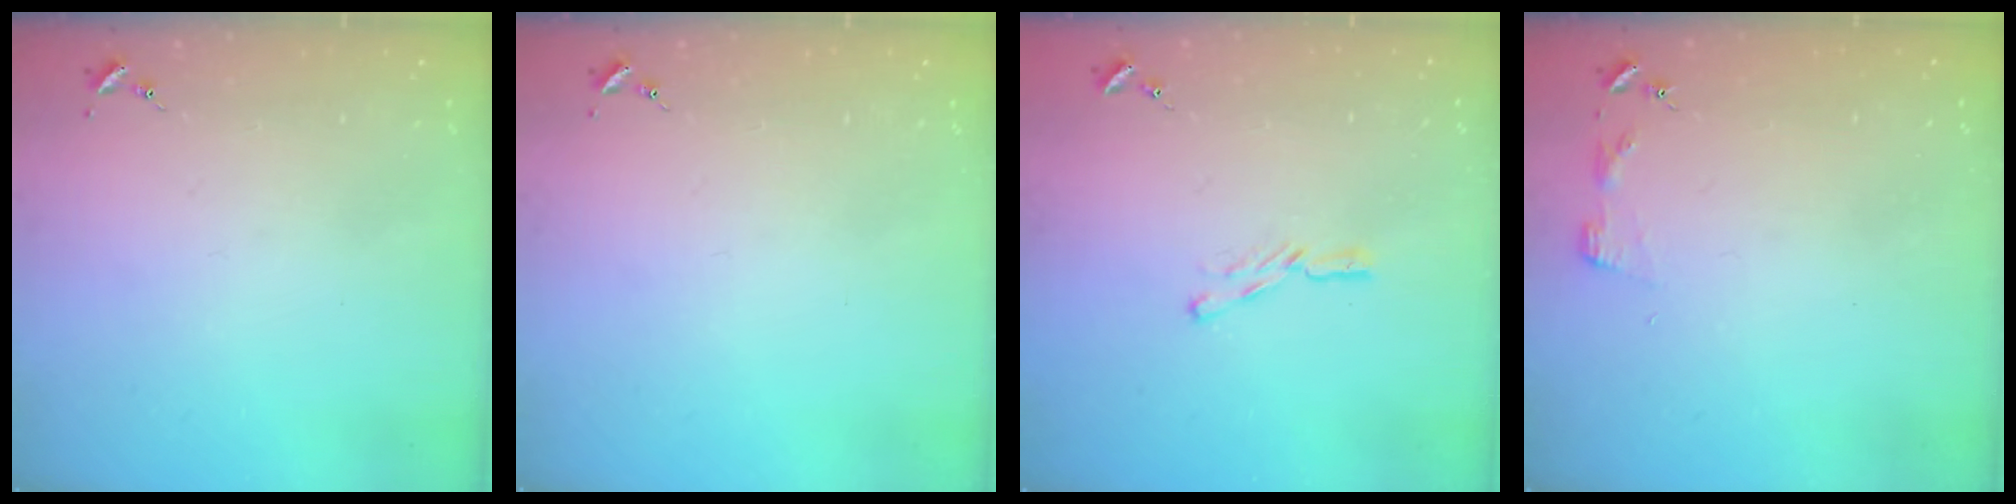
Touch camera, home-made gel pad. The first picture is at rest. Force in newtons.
{"total": 0.0}
{"total": 4.7, "press": 4.7, "slide": 0.3}
{"total": 2.9, "press": 2.9, "slide": 0.3}